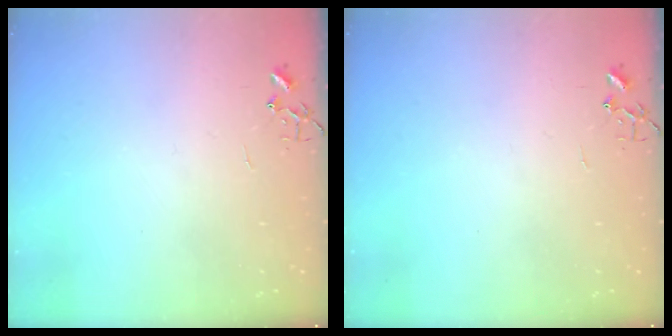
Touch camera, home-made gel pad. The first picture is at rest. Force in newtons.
{"total": 0.0}